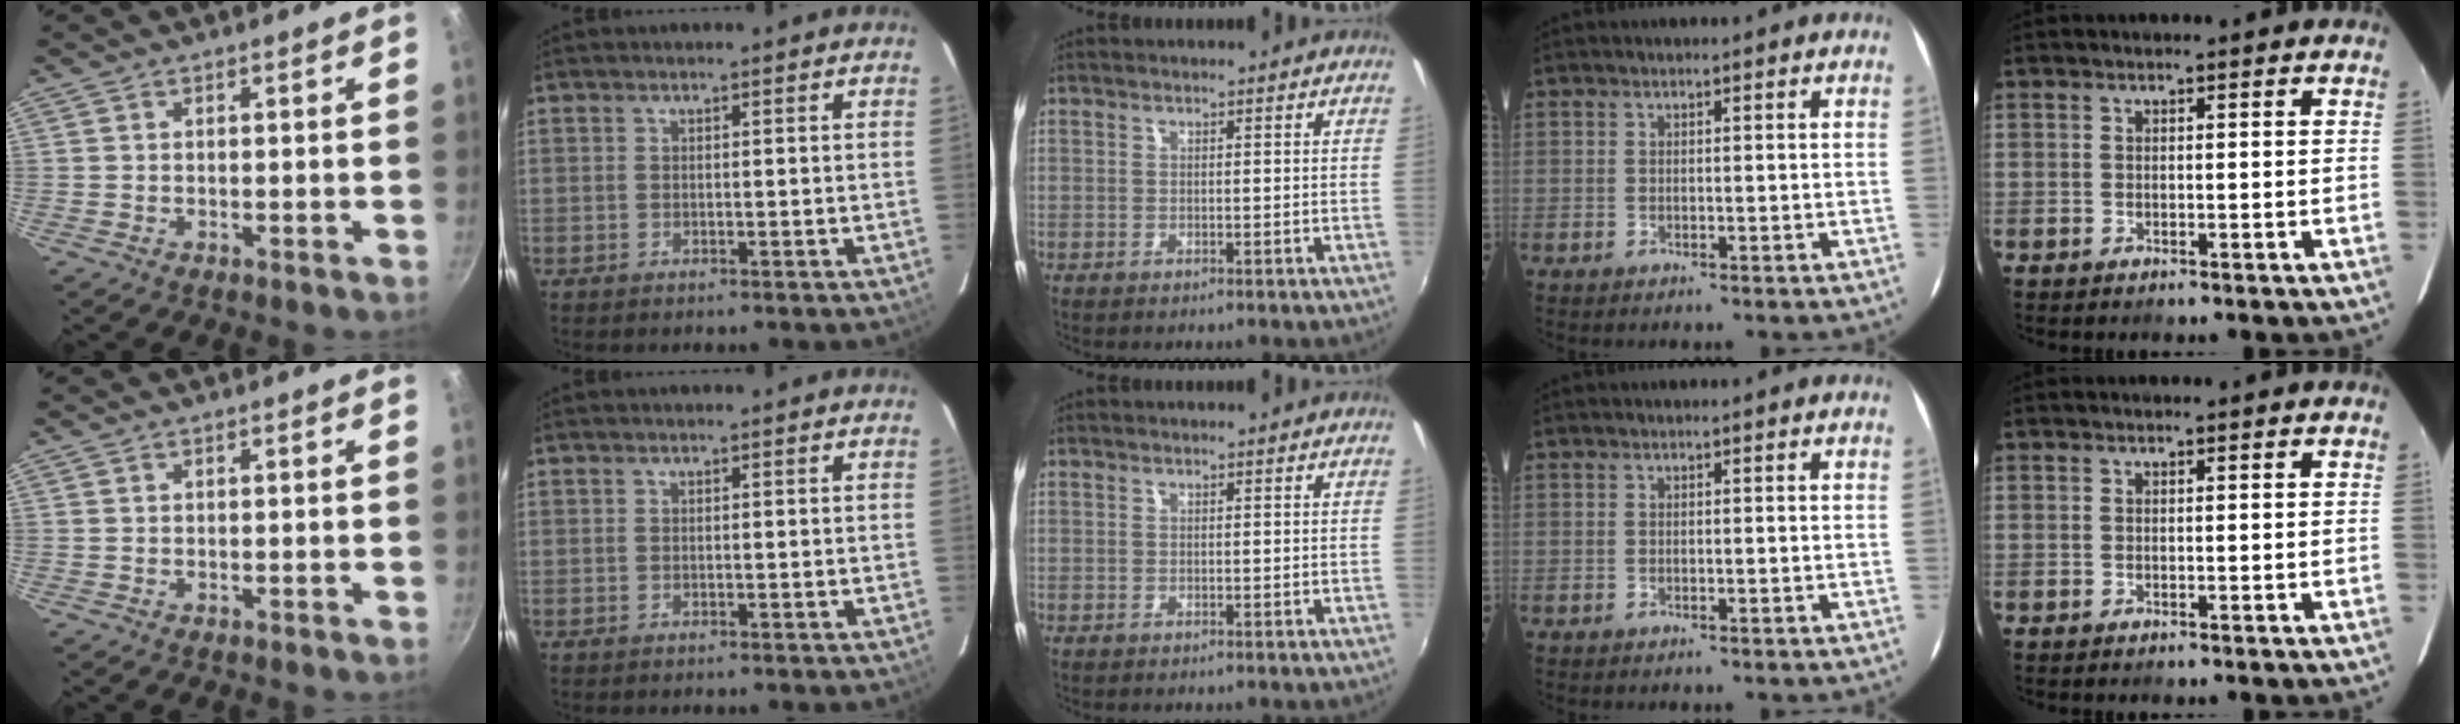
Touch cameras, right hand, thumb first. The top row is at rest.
{}